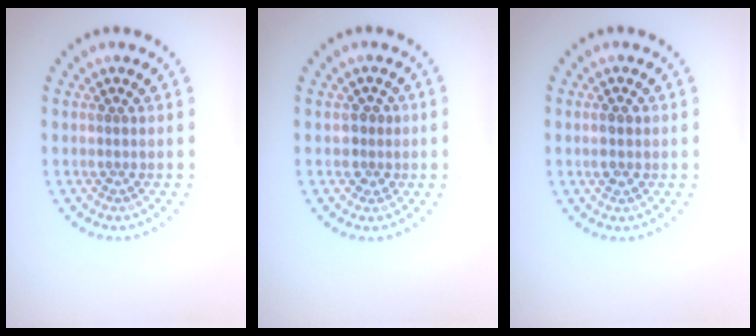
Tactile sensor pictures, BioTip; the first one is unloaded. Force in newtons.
{"total": 1.6, "press": 1.4, "slide": 0.8}
{"total": 1.7, "press": 1.7, "slide": 0.1}